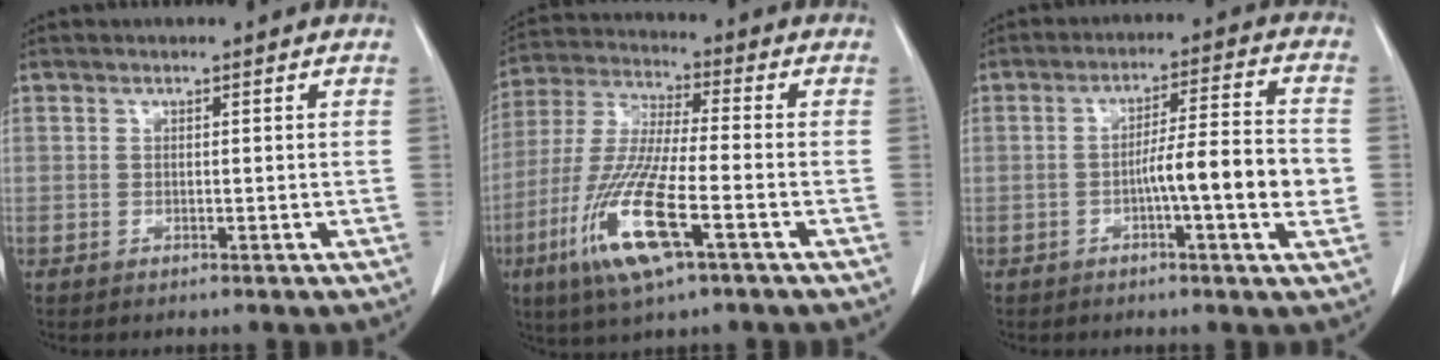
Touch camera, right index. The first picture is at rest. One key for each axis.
{"total": 14.3, "fx": -6.1, "fy": 1.6, "fz": 12.9, "tx": -0.275, "ty": -0.026, "tz": -0.116}
{"total": 9.9, "fx": -2.0, "fy": 0.0, "fz": 9.7, "tx": -0.149, "ty": 0.009, "tz": -0.037}